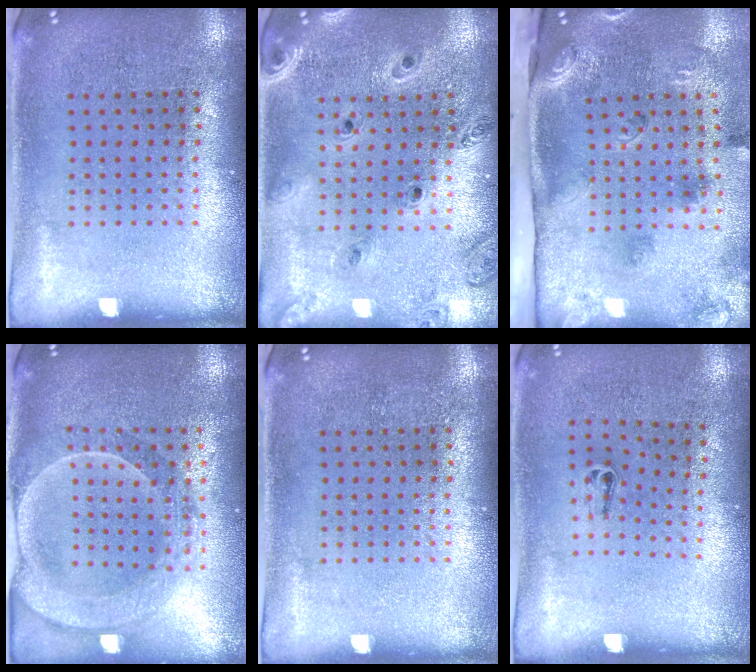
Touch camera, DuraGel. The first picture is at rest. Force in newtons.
{"total": 1.3, "press": 1.3, "slide": 0.1}
{"total": 3.2, "press": 2.0, "slide": 2.6}
{"total": 2.3, "press": 2.1, "slide": 0.9}
{"total": 0.0}
{"total": 0.5, "press": 0.2, "slide": 0.5}